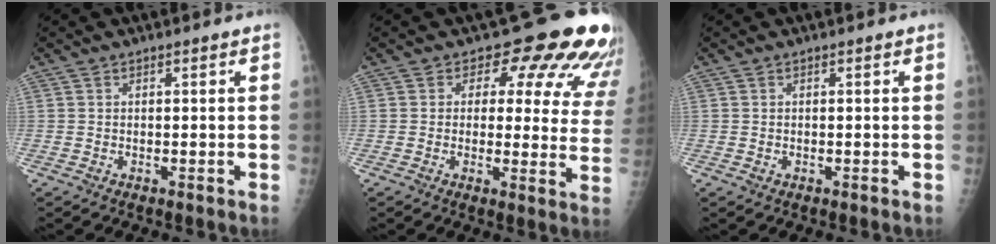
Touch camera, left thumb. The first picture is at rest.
{"total": 15.7, "force": [10.2, 8.1, 8.7], "torque": [-0.040, -0.046, 0.090]}
{"total": 0.6, "force": [-0.2, 0.5, 0.2], "torque": [-0.003, 0.001, -0.001]}